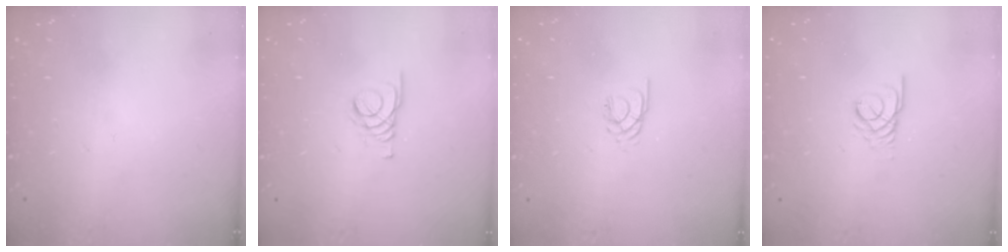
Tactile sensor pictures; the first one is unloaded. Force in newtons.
{"total": 2.0, "press": 2.0, "slide": 0.1}
{"total": 2.1, "press": 2.0, "slide": 0.4}
{"total": 2.6, "press": 2.6, "slide": 0.2}